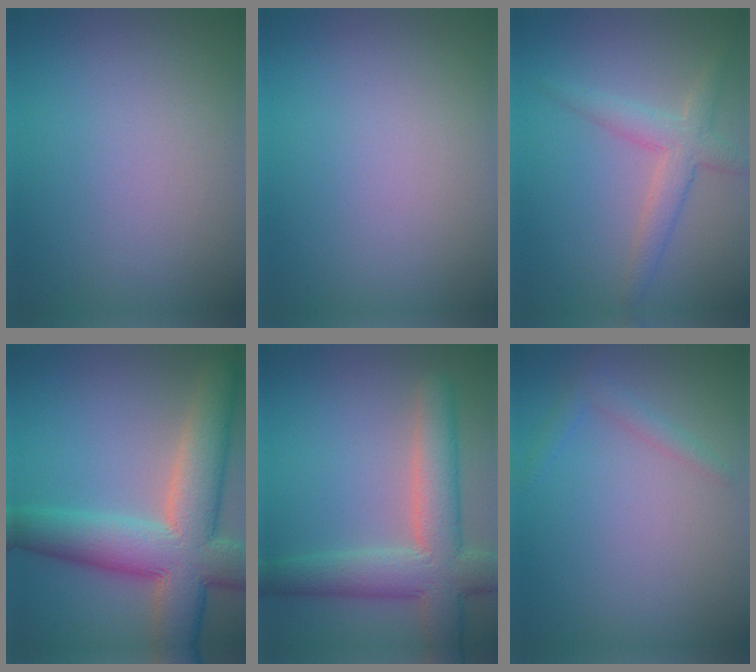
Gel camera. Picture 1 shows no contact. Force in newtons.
{"total": 0.0}
{"total": 3.1, "press": 3.1, "slide": 0.2}
{"total": 10.8, "press": 10.8, "slide": 0.6}
{"total": 7.1, "press": 7.1, "slide": 0.5}
{"total": 1.4, "press": 1.4, "slide": 0.1}